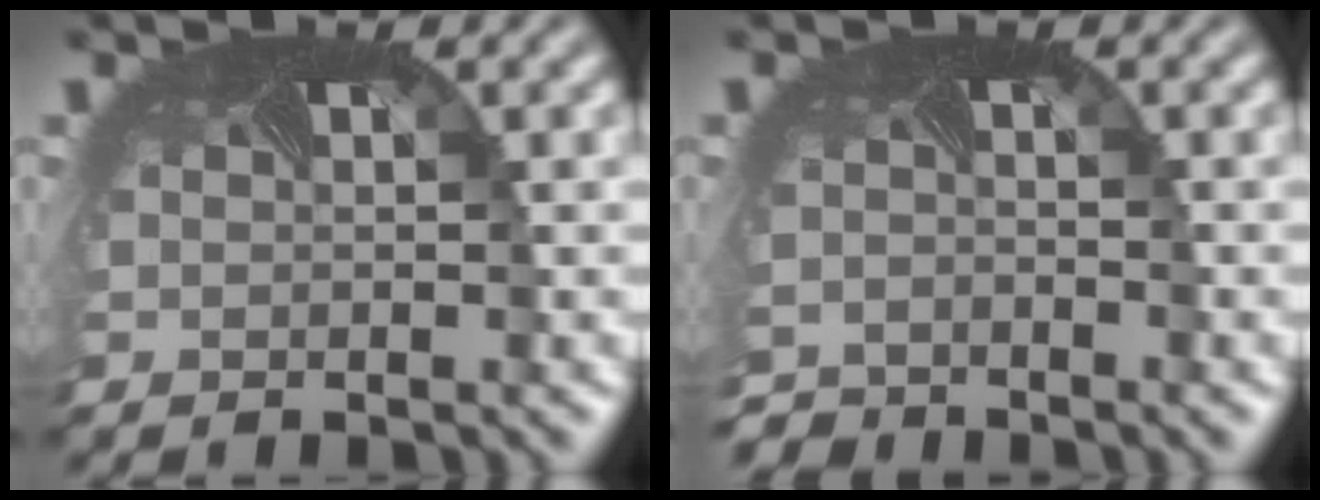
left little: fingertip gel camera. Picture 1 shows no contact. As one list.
[{"total": 2.8, "force": [-2.7, 0.1, -0.6], "torque": [0.002, -0.019, -0.055]}]